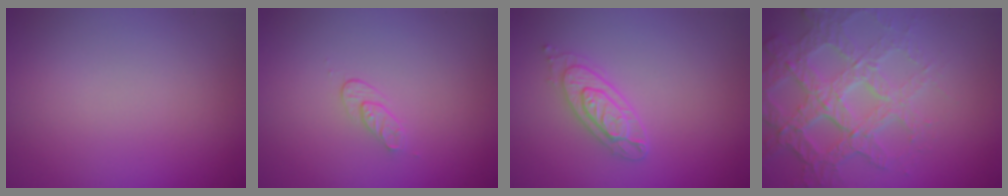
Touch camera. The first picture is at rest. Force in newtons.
{"total": 1.2, "press": 0.6, "slide": 1.0}
{"total": 2.6, "press": 2.4, "slide": 1.1}
{"total": 7.0, "press": 5.1, "slide": 4.8}